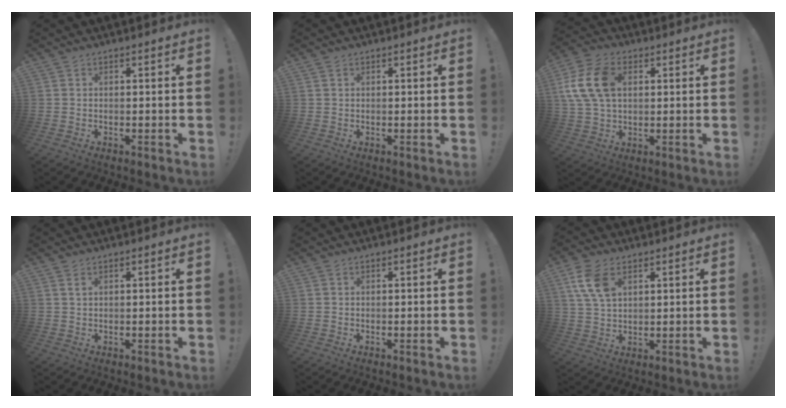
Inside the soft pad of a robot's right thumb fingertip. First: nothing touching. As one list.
[{"total": 0.5, "force": [0.3, 0.4, 0.2], "torque": [0.001, 0.001, 0.004]}, {"total": 14.8, "force": [3.1, 9.8, 10.6], "torque": [-0.205, 0.009, 0.064]}, {"total": 1.5, "force": [0.8, 0.6, 1.1], "torque": [-0.015, -0.002, 0.013]}, {"total": 0.0}, {"total": 9.8, "force": [4.3, 6.0, 6.5], "torque": [-0.127, -0.008, 0.083]}]